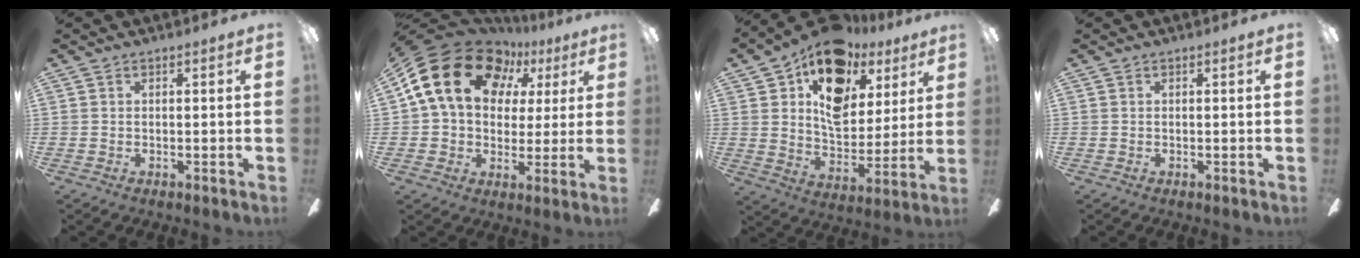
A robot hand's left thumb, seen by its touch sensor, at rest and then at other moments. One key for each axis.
{"total": 19.7, "fx": 8.0, "fy": 14.2, "fz": 11.2, "tx": -0.211, "ty": -0.019, "tz": 0.145}
{"total": 16.7, "fx": 10.4, "fy": 9.8, "fz": 8.5, "tx": -0.144, "ty": -0.057, "tz": 0.188}
{"total": 0.0}